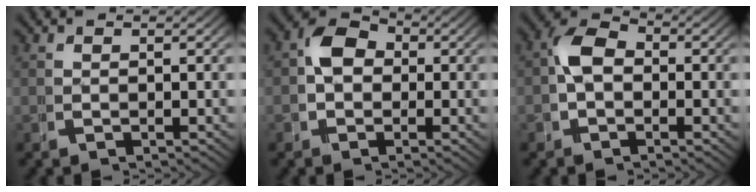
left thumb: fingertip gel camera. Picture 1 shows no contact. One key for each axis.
{"total": 5.8, "fx": 0.6, "fy": 4.6, "fz": 3.4, "tx": -0.053, "ty": 0.007, "tz": 0.000}
{"total": 4.4, "fx": -0.1, "fy": 3.3, "fz": 2.9, "tx": -0.047, "ty": 0.003, "tz": -0.011}